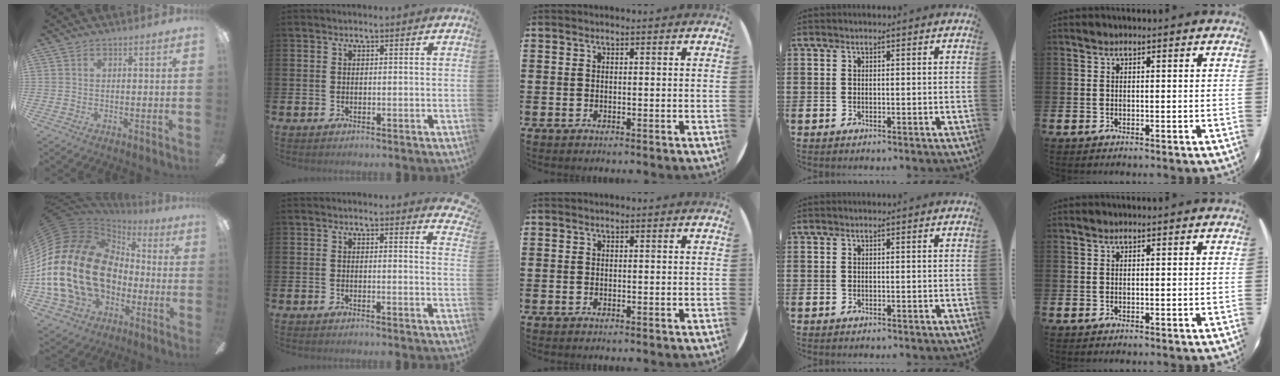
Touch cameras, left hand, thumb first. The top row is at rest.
{"thumb": {"total": 27.9, "force": [-2.1, 19.8, 19.5], "torque": [-0.448, 0.015, -0.007]}, "index": {"total": 2.1, "force": [2.1, 0.2, 0.1], "torque": [0.010, -0.017, 0.034]}}